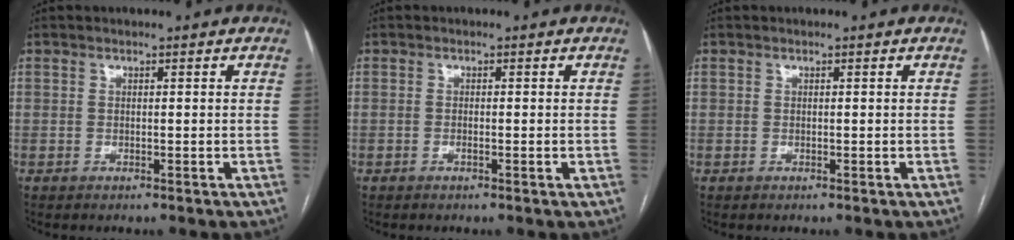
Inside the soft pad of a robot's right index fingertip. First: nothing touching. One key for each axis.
{"total": 1.1, "fx": -0.3, "fy": 0.3, "fz": 1.0, "tx": -0.017, "ty": 0.000, "tz": -0.005}
{"total": 0.0}